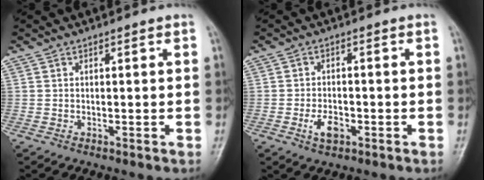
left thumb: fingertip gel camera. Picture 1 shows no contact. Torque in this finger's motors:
{"motor_torque": [0.31, 0.44, 0.66, 0.10, 0.02]}